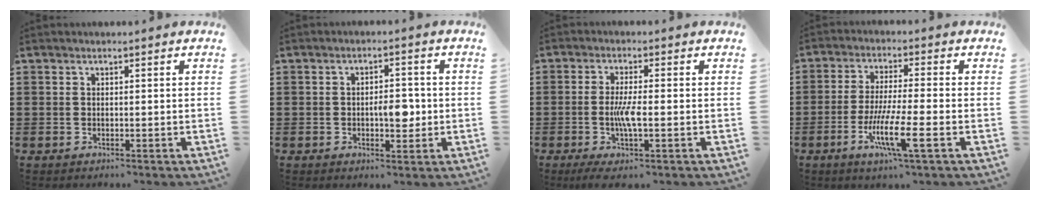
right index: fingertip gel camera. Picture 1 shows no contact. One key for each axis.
{"total": 4.2, "fx": -0.5, "fy": 1.8, "fz": 3.7, "tx": -0.052, "ty": -0.003, "tz": -0.014}
{"total": 4.8, "fx": -0.9, "fy": 0.6, "fz": 4.7, "tx": -0.097, "ty": -0.008, "tz": -0.023}
{"total": 8.8, "fx": -3.5, "fy": 0.8, "fz": 8.0, "tx": -0.157, "ty": -0.012, "tz": -0.067}